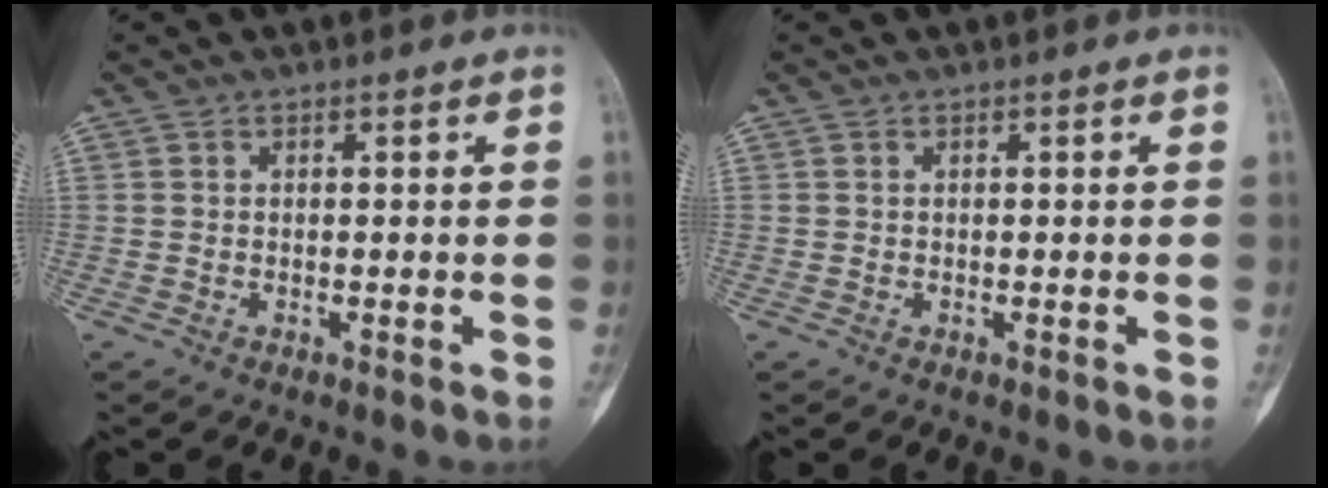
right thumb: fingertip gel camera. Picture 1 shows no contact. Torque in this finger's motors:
{"motor_torque": [0.05, -0.15, 0.26, 0.10, 0.02]}